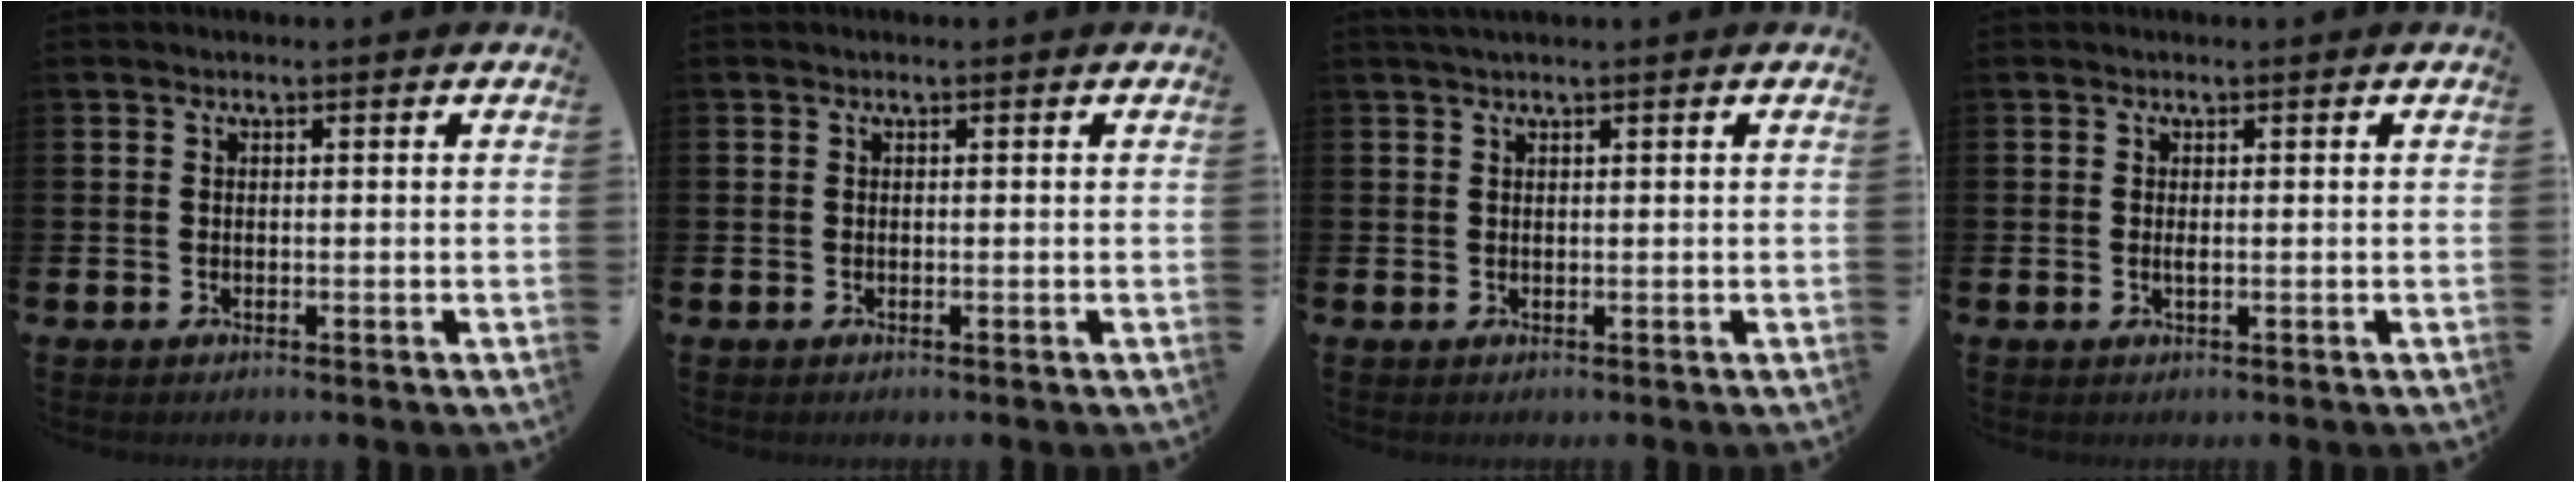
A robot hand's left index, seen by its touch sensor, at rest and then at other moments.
{"total": 0.0}
{"total": 1.1, "force": [0.9, -0.1, 0.6], "torque": [-0.015, 0.004, 0.017]}
{"total": 0.6, "force": [0.0, 0.1, 0.6], "torque": [-0.011, -0.001, -0.001]}